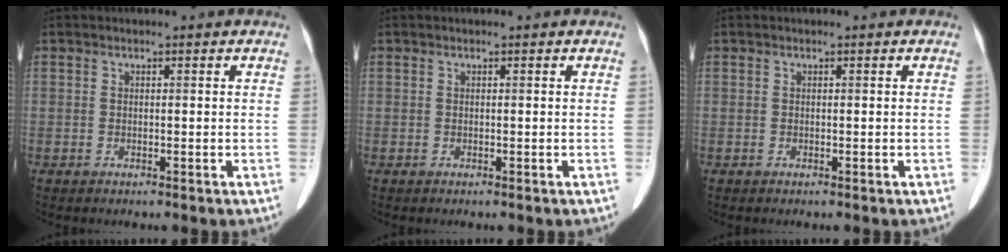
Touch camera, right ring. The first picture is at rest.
{"total": 0.0}
{"total": 0.0}